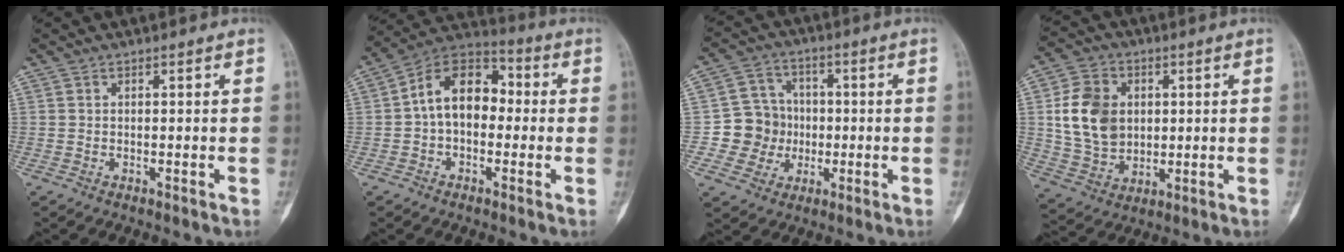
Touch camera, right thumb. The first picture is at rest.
{"total": 12.6, "force": [0.1, 8.6, 9.2], "torque": [-0.122, 0.040, -0.016]}
{"total": 9.6, "force": [-1.2, 9.2, 2.4], "torque": [0.005, 0.019, -0.025]}
{"total": 13.3, "force": [1.9, 10.5, 8.0], "torque": [-0.119, -0.003, 0.044]}